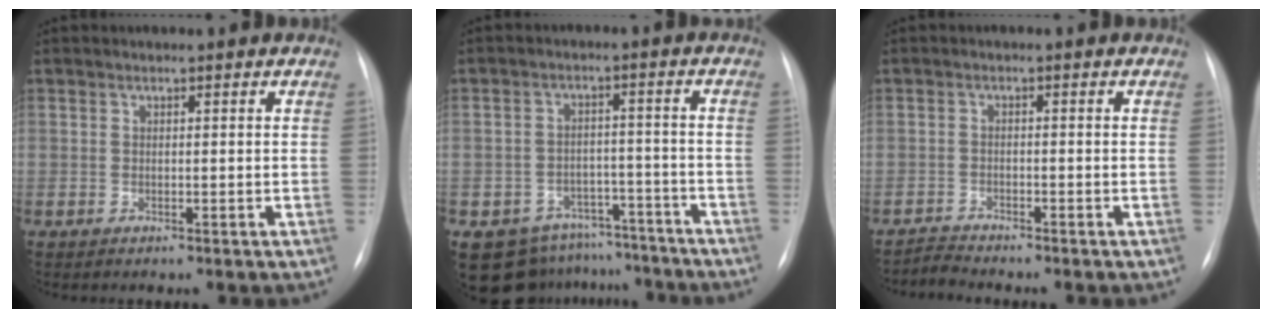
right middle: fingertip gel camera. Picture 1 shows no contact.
{"total": 11.0, "force": [-8.9, 6.4, 1.5], "torque": [-0.015, 0.035, -0.113]}
{"total": 2.0, "force": [-1.9, -0.3, -0.6], "torque": [0.013, -0.013, -0.036]}